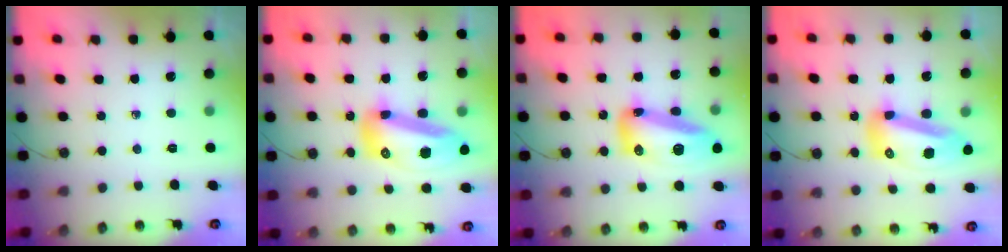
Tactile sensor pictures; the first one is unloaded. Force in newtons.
{"total": 19.3, "press": 18.9, "slide": 3.9}
{"total": 16.0, "press": 15.9, "slide": 1.3}
{"total": 15.0, "press": 14.9, "slide": 1.8}